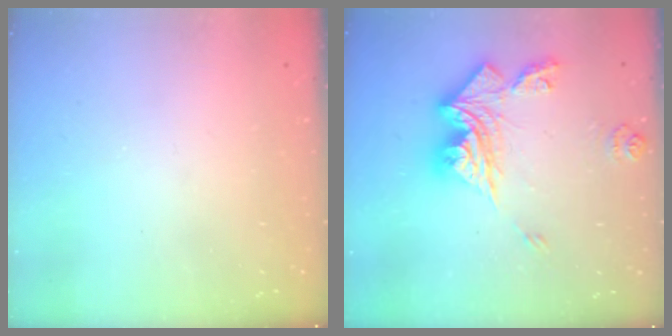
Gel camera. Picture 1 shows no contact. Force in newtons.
{"total": 15.6, "press": 15.5, "slide": 1.8}